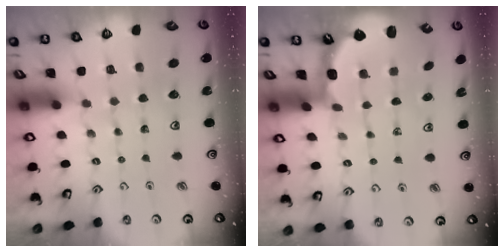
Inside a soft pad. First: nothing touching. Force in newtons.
{"total": 2.2, "press": 1.8, "slide": 1.3}